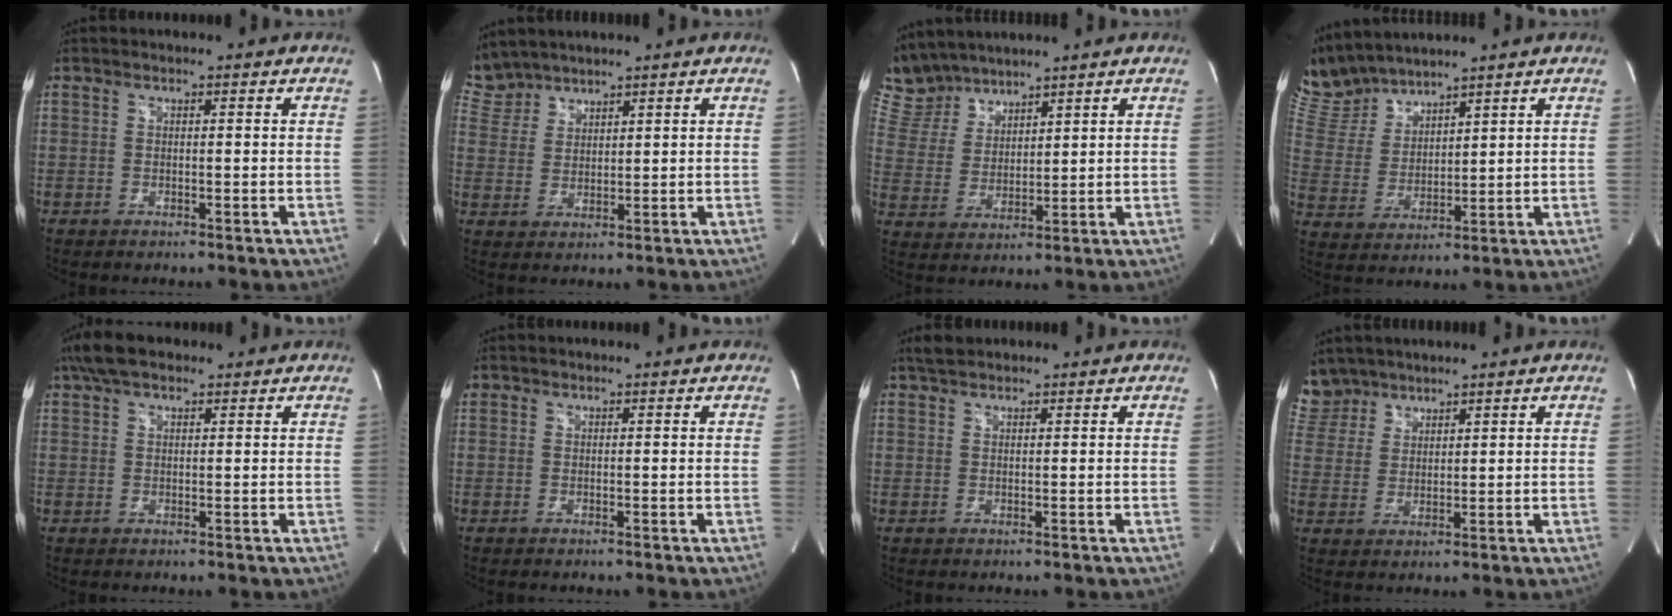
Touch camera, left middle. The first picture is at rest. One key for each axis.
{"total": 5.8, "fx": 5.4, "fy": 2.0, "fz": -0.1, "tx": -0.002, "ty": 0.009, "tz": 0.119}
{"total": 7.9, "fx": 7.6, "fy": 2.2, "fz": 0.5, "tx": -0.028, "ty": 0.015, "tz": 0.169}
{"total": 8.9, "fx": 8.7, "fy": 1.2, "fz": 1.2, "tx": -0.051, "ty": 0.015, "tz": 0.198}
{"total": 5.5, "fx": 4.0, "fy": 2.3, "fz": 2.9, "tx": -0.063, "ty": 0.027, "tz": 0.075}
{"total": 0.7, "fx": 0.4, "fy": 0.6, "fz": 0.1, "tx": 0.001, "ty": 0.011, "tz": 0.007}
{"total": 2.1, "fx": 1.9, "fy": 0.7, "fz": 0.7, "tx": -0.016, "ty": 0.012, "tz": 0.036}
{"total": 7.3, "fx": 6.2, "fy": 3.8, "fz": -0.1, "tx": -0.003, "ty": 0.009, "tz": 0.133}